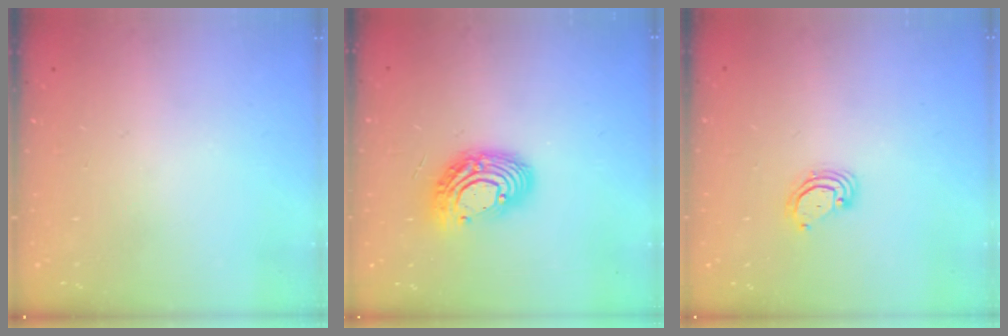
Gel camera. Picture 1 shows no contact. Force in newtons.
{"total": 12.3, "press": 12.3, "slide": 1.0}
{"total": 3.0, "press": 2.9, "slide": 0.3}